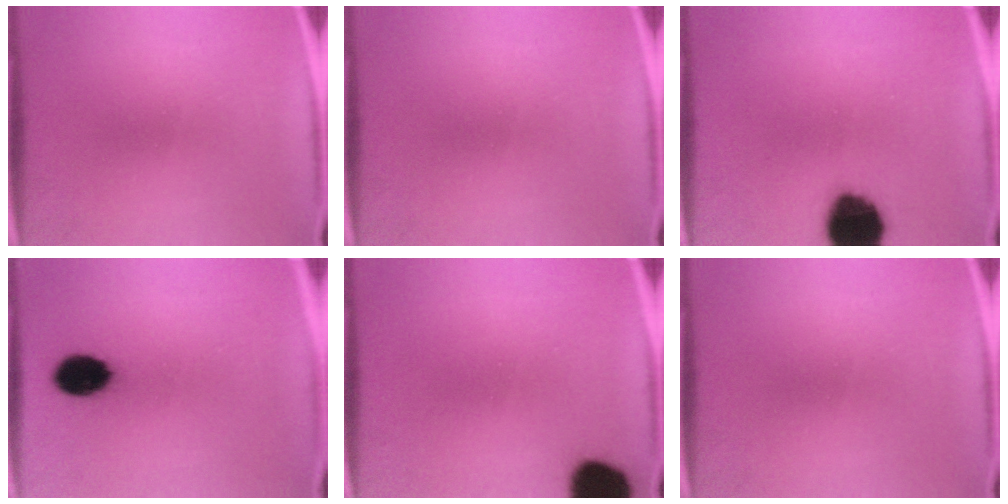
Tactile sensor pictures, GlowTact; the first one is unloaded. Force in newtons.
{"total": 0.0}
{"total": 15.0}
{"total": 8.7}
{"total": 11.6}
{"total": 0.0}